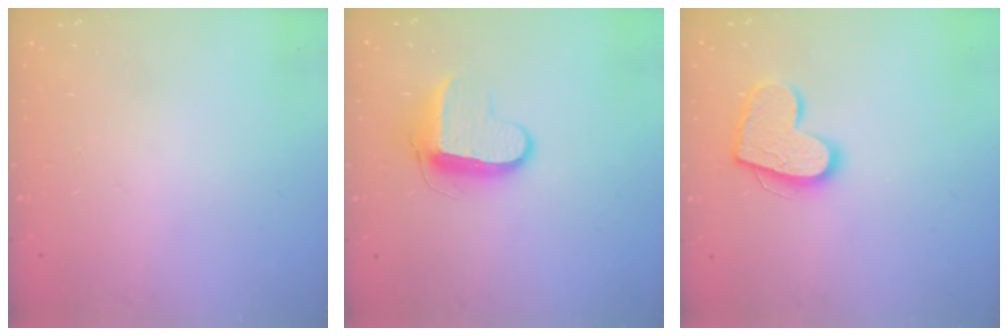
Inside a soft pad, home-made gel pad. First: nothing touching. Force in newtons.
{"total": 9.9, "press": 9.8, "slide": 0.5}
{"total": 14.6, "press": 14.6, "slide": 1.1}